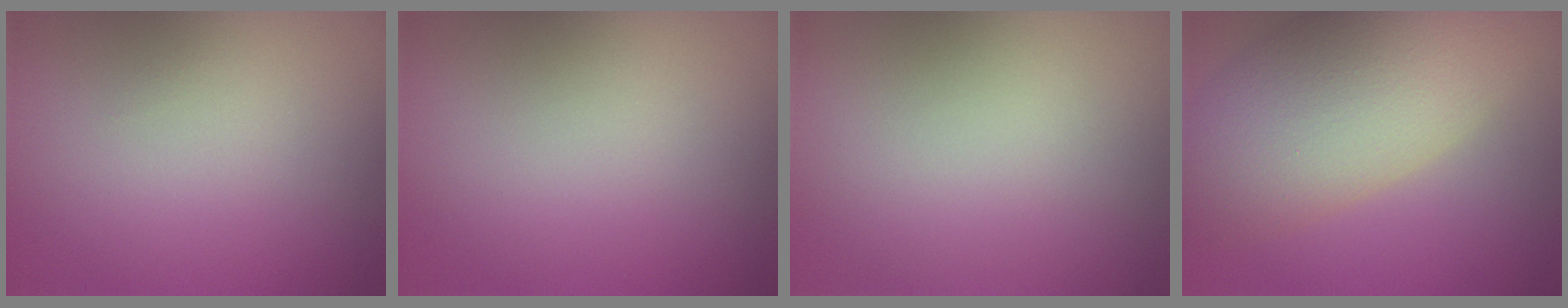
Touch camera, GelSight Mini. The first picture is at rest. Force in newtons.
{"total": 0.0}
{"total": 0.0}
{"total": 9.5, "press": 9.5, "slide": 0.8}